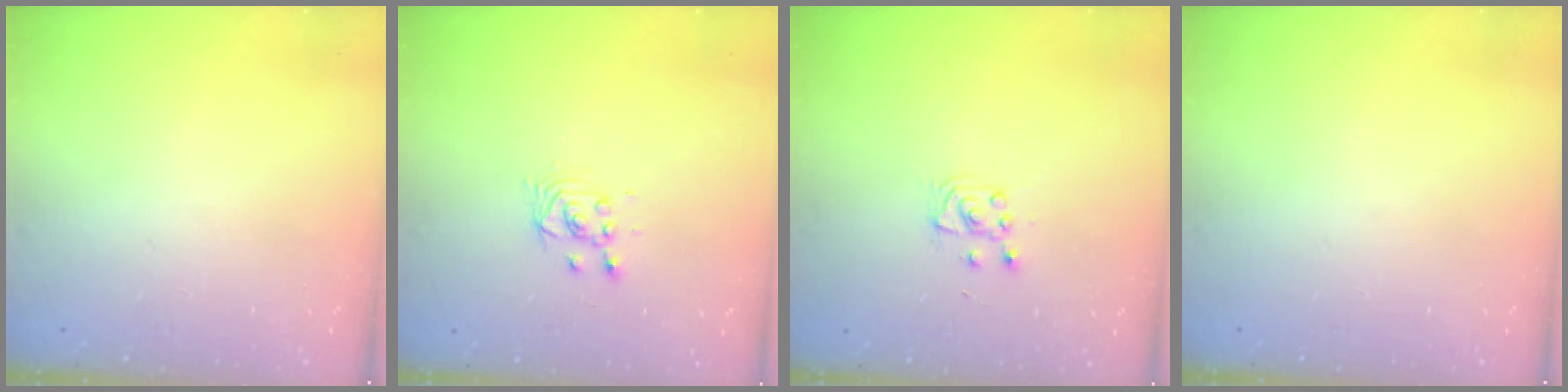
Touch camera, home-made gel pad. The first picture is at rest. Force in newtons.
{"total": 2.9, "press": 2.9, "slide": 0.1}
{"total": 4.9, "press": 4.9, "slide": 0.5}
{"total": 0.0}